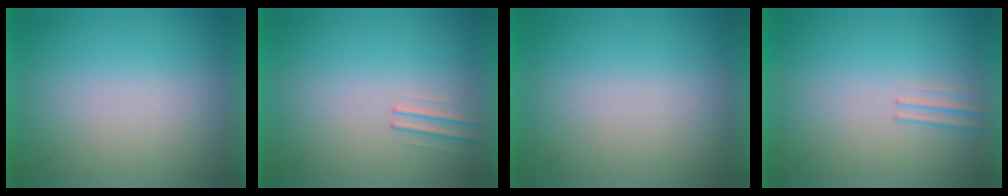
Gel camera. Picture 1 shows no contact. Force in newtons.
{"total": 1.1}
{"total": 0.0}
{"total": 1.2}